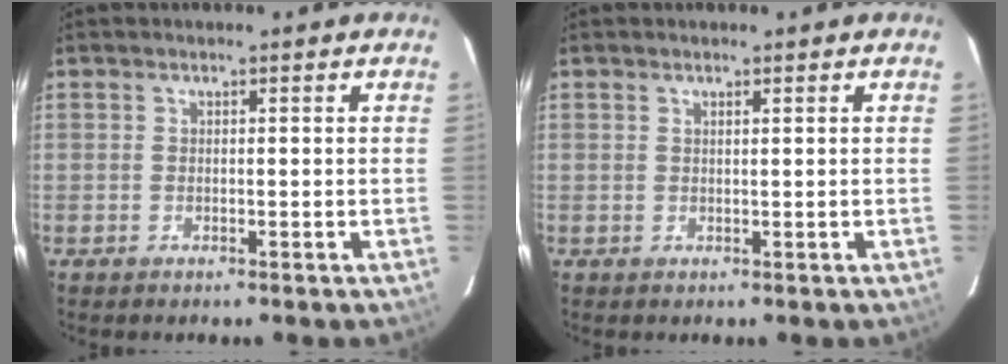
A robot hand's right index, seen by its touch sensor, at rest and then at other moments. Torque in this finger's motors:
{"motor_torque": [-0.09, 0.01, -0.03, 0.00]}